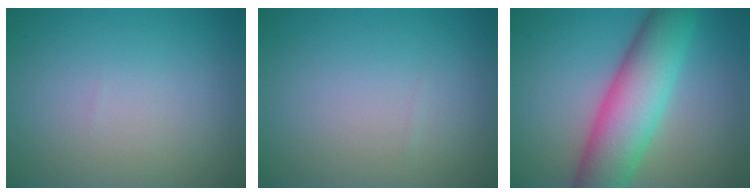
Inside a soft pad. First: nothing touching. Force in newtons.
{"total": 0.0}
{"total": 9.0, "press": 9.0, "slide": 0.3}